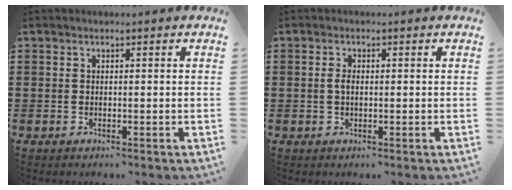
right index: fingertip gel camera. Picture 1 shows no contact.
{"total": 1.6, "force": [0.0, 0.8, 1.4], "torque": [-0.027, 0.003, -0.002]}